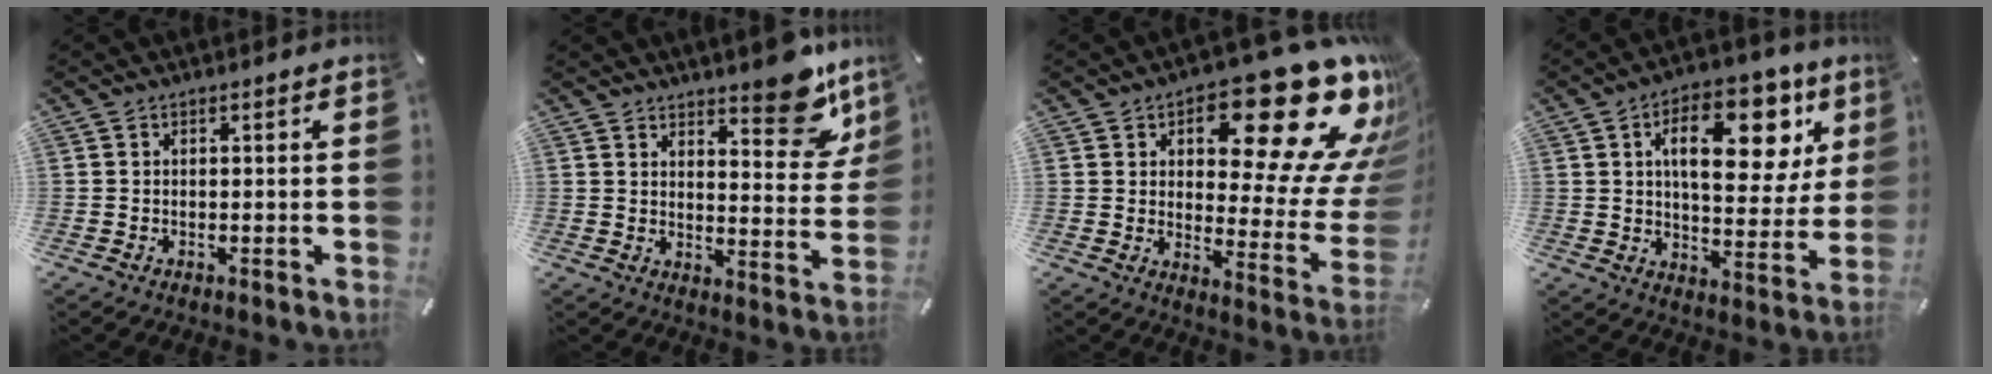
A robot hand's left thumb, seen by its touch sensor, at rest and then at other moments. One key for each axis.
{"total": 12.2, "fx": 9.0, "fy": 5.1, "fz": 6.4, "tx": -0.056, "ty": -0.071, "tz": 0.154}
{"total": 24.1, "fx": 14.3, "fy": 10.3, "fz": 16.5, "tx": -0.197, "ty": -0.111, "tz": 0.227}
{"total": 18.2, "fx": 7.1, "fy": 9.9, "fz": 13.6, "tx": -0.190, "ty": -0.021, "tz": 0.112}